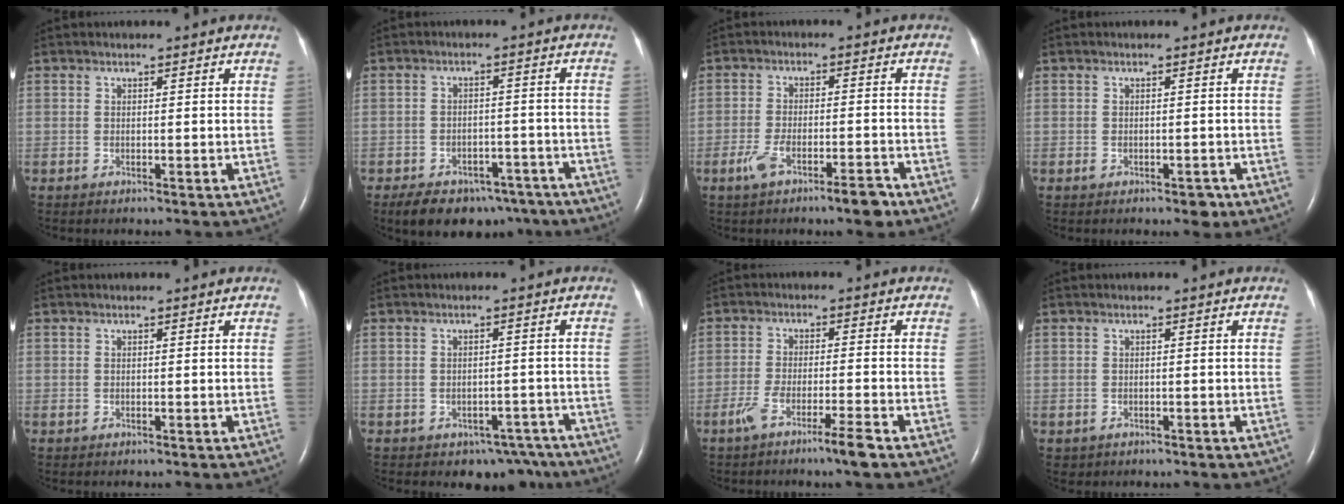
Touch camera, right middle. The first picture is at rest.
{"total": 18.7, "force": [-13.6, 9.1, 9.1], "torque": [-0.123, 0.012, -0.170]}
{"total": 6.4, "force": [-4.1, 1.3, 4.7], "torque": [-0.091, -0.002, -0.067]}
{"total": 2.3, "force": [-1.2, 1.4, 1.4], "torque": [-0.015, 0.002, -0.010]}
{"total": 0.0}
{"total": 6.3, "force": [-4.8, 3.9, 1.3], "torque": [0.003, 0.015, -0.058]}
{"total": 5.7, "force": [-3.8, -0.3, 4.3], "torque": [-0.084, -0.009, -0.073]}
{"total": 1.1, "force": [-0.5, 1.0, 0.3], "torque": [-0.012, 0.004, 0.003]}